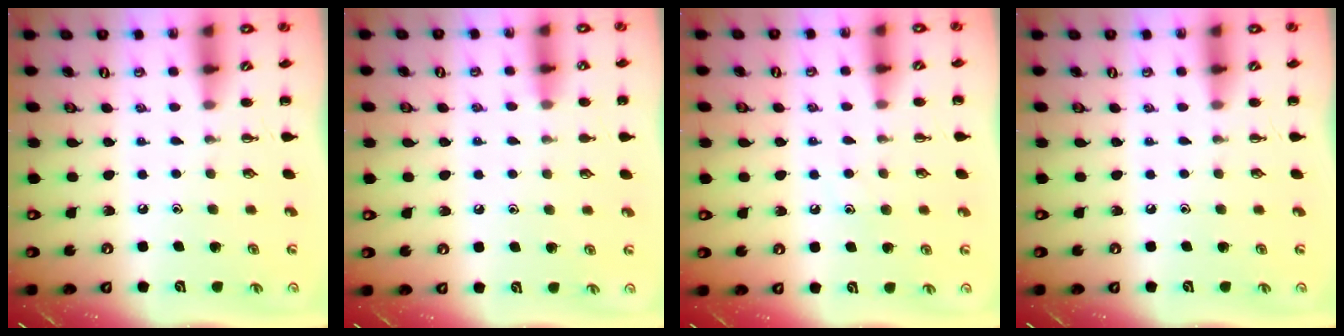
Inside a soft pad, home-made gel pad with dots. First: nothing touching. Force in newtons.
{"total": 6.8, "press": 6.4, "slide": 2.3}
{"total": 6.1, "press": 6.0, "slide": 1.4}
{"total": 0.0}